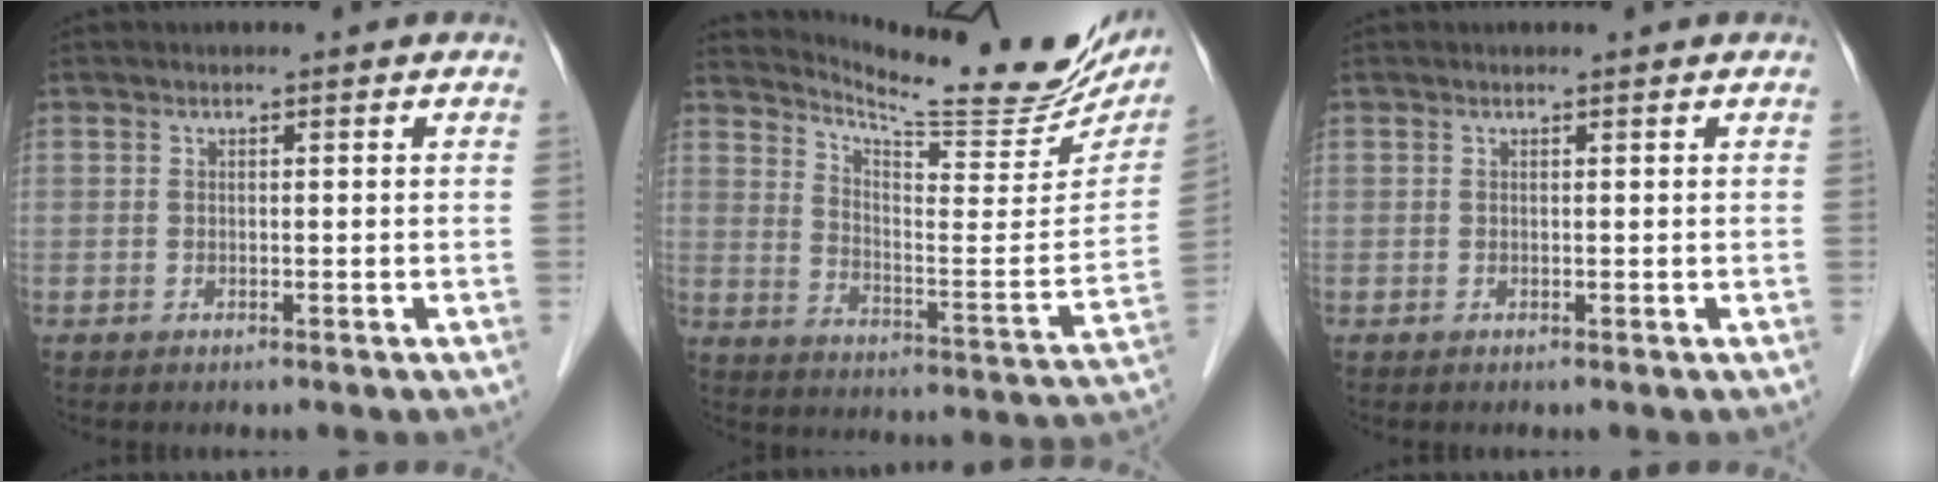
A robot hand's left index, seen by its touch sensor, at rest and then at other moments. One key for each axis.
{"total": 20.6, "fx": 18.9, "fy": 2.6, "fz": 7.8, "tx": -0.123, "ty": -0.061, "tz": 0.255}
{"total": 0.8, "fx": 0.8, "fy": 0.0, "fz": 0.1, "tx": -0.009, "ty": 0.003, "tz": 0.009}